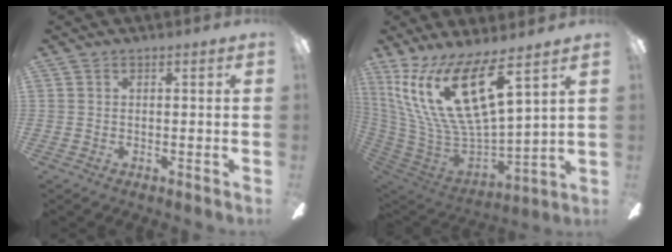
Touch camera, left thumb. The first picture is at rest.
{"total": 22.0, "force": [11.7, 7.0, 17.3], "torque": [-0.379, -0.081, 0.203]}